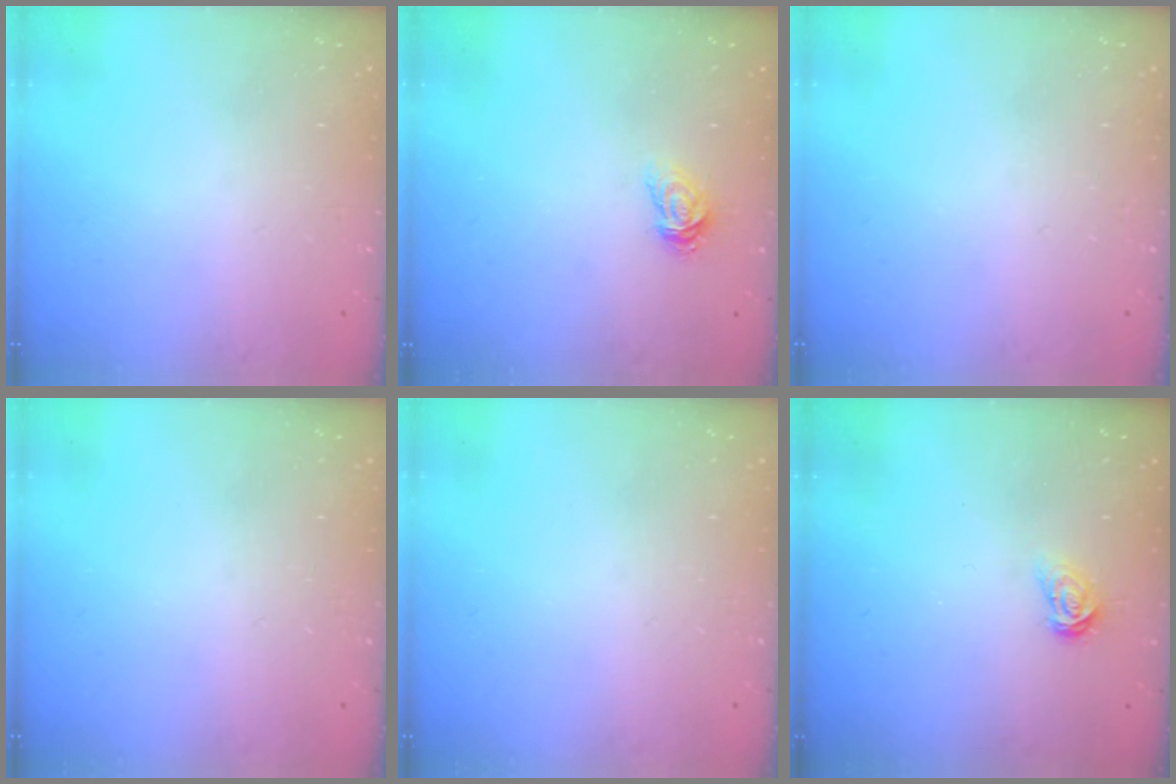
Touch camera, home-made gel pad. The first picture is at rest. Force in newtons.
{"total": 3.1, "press": 3.1, "slide": 0.1}
{"total": 0.0}
{"total": 0.0}
{"total": 0.0}
{"total": 3.2, "press": 3.2, "slide": 0.3}